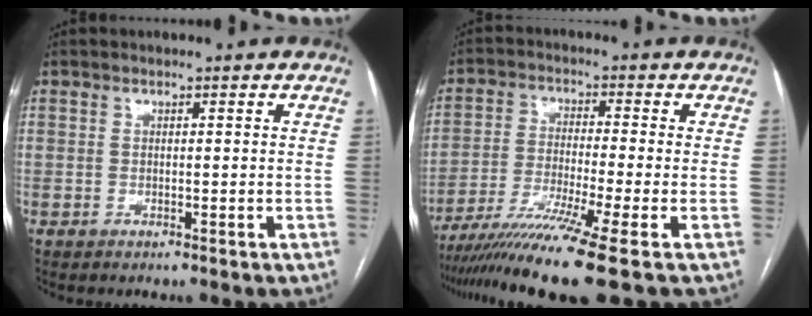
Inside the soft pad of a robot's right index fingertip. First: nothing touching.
{"total": 12.4, "force": [-8.9, -2.2, 8.4], "torque": [-0.150, -0.035, -0.150]}